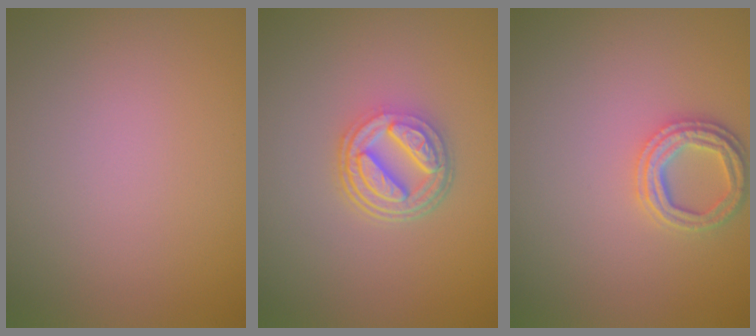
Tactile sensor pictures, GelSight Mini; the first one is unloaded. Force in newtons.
{"total": 4.9, "press": 3.7, "slide": 3.3}
{"total": 3.1, "press": 2.8, "slide": 1.3}